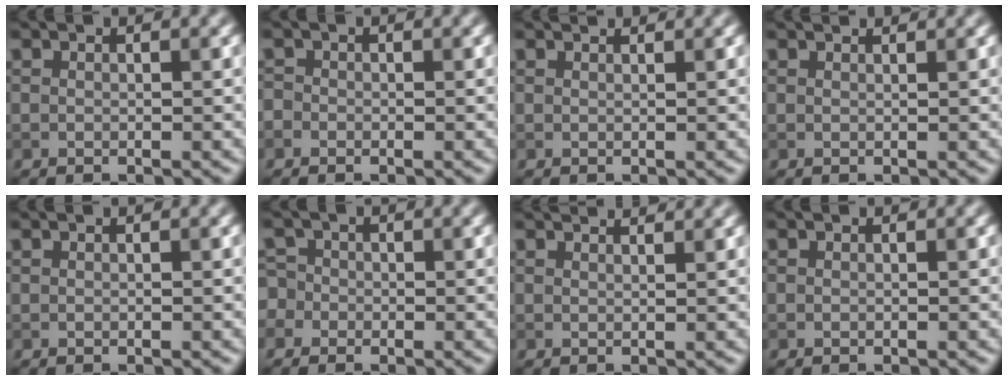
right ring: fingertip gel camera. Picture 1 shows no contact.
{"total": 0.9, "force": [-0.5, 0.7, 0.1], "torque": [0.002, -0.002, -0.012]}
{"total": 1.2, "force": [1.2, 0.1, 0.3], "torque": [-0.011, -0.002, 0.008]}
{"total": 1.7, "force": [1.5, 0.4, 0.6], "torque": [-0.008, -0.001, 0.007]}
{"total": 0.0}
{"total": 2.6, "force": [-0.9, 2.4, 0.7], "torque": [0.000, 0.015, -0.038]}
{"total": 3.5, "force": [2.9, 1.1, 1.6], "torque": [-0.003, 0.019, 0.007]}
{"total": 0.0}